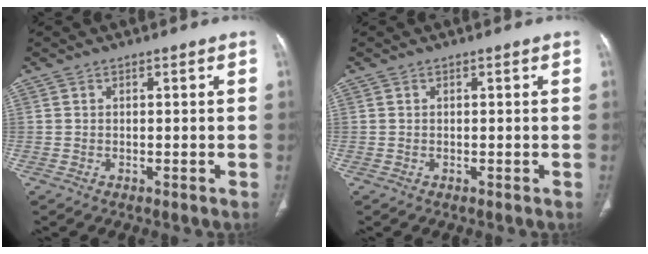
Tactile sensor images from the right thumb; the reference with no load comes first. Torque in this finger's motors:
{"motor_torque": [0.01, 0.02, -0.18, 0.16, 0.03]}